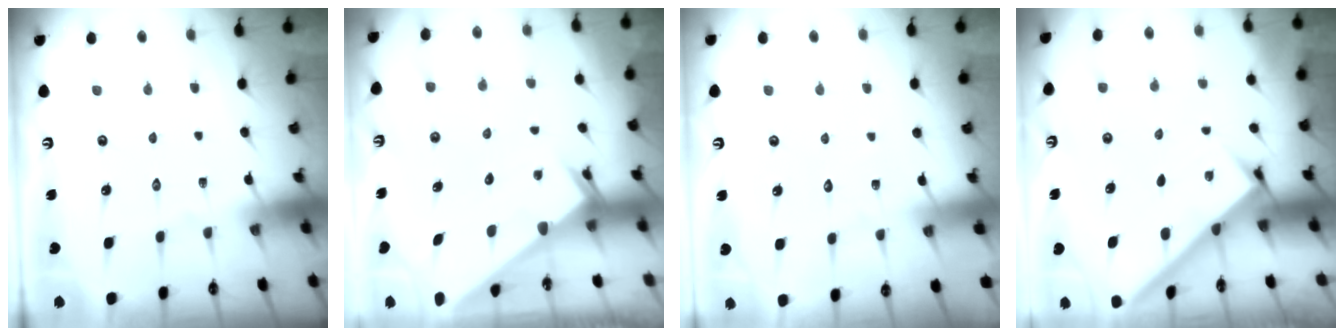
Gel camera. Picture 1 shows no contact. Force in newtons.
{"total": 2.2, "press": 2.2, "slide": 0.1}
{"total": 2.7, "press": 2.7, "slide": 0.3}
{"total": 2.9, "press": 2.9, "slide": 0.1}